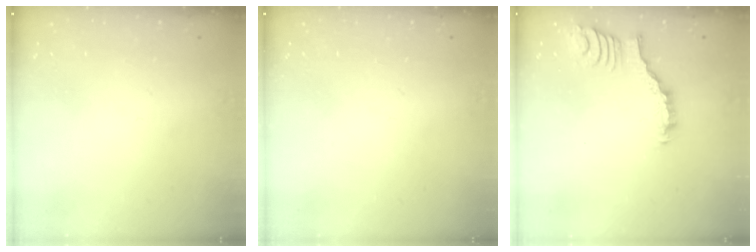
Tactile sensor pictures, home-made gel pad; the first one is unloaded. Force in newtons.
{"total": 0.0}
{"total": 3.0, "press": 2.9, "slide": 0.4}